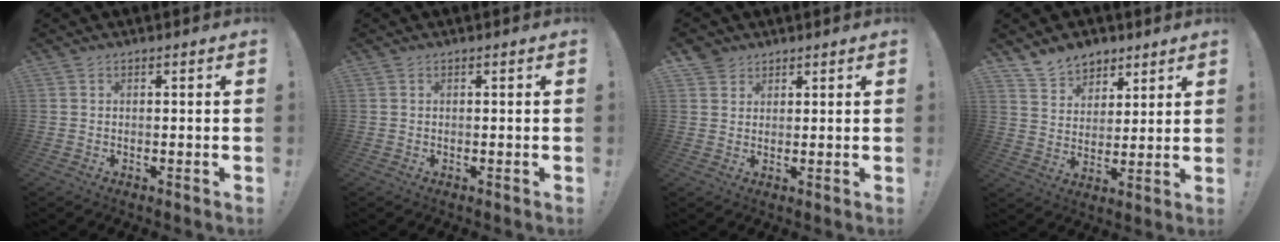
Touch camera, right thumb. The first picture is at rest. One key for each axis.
{"total": 0.0}
{"total": 3.4, "fx": 2.5, "fy": 2.3, "fz": 0.2, "tx": 0.000, "ty": -0.013, "tz": 0.046}
{"total": 9.8, "fx": 7.6, "fy": 6.1, "fz": 1.5, "tx": -0.033, "ty": -0.055, "tz": 0.152}